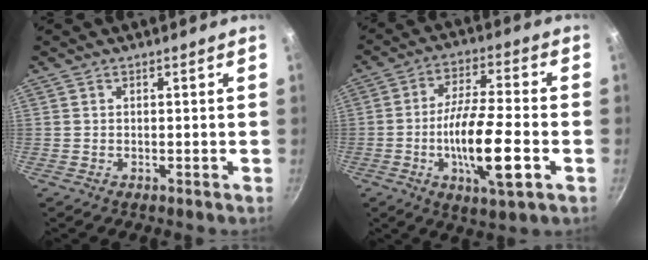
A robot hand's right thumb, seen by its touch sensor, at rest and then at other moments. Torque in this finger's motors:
{"motor_torque": [2.46, 1.23, 2.04, -0.73, 0.59]}